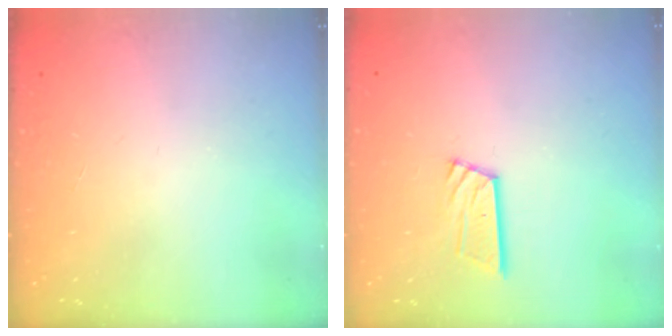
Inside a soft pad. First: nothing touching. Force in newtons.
{"total": 9.8, "press": 9.7, "slide": 0.9}